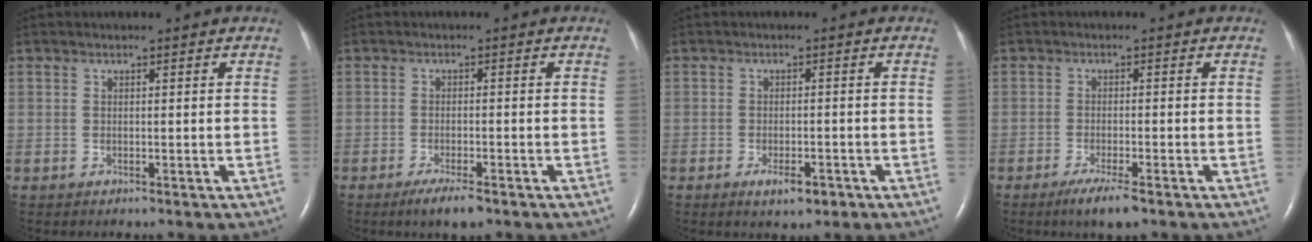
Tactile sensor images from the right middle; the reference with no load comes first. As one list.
[{"total": 4.0, "force": [-2.8, 0.7, 2.8], "torque": [-0.052, -0.007, -0.045]}, {"total": 3.4, "force": [-2.0, 1.2, 2.4], "torque": [-0.041, 0.000, -0.026]}, {"total": 4.4, "force": [-2.9, 0.4, 3.3], "torque": [-0.062, -0.012, -0.049]}]